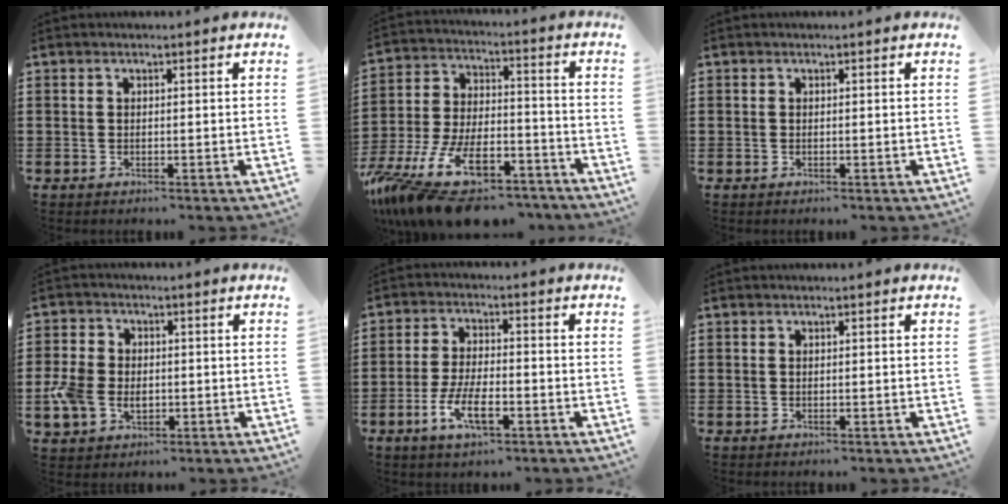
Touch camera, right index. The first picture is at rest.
{"total": 13.6, "force": [-9.8, 5.0, 8.0], "torque": [-0.166, 0.038, -0.179]}
{"total": 0.0}
{"total": 5.6, "force": [-1.2, 4.4, 3.3], "torque": [-0.093, 0.000, -0.028]}
{"total": 7.2, "force": [-3.1, 2.5, 6.0], "torque": [-0.132, -0.011, -0.058]}
{"total": 0.0}